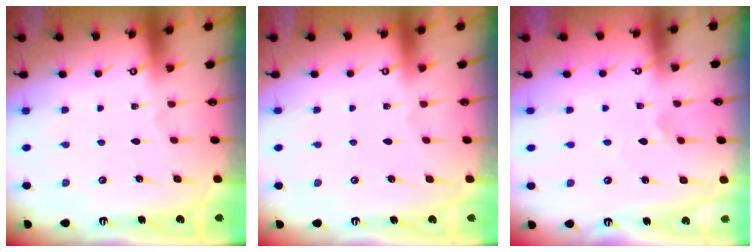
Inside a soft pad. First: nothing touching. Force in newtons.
{"total": 0.0}
{"total": 1.6, "press": 1.6, "slide": 0.3}